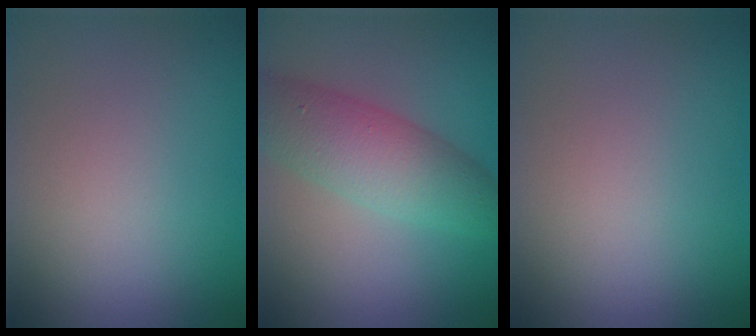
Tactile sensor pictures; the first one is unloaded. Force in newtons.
{"total": 6.3, "press": 6.2, "slide": 0.1}
{"total": 0.0}